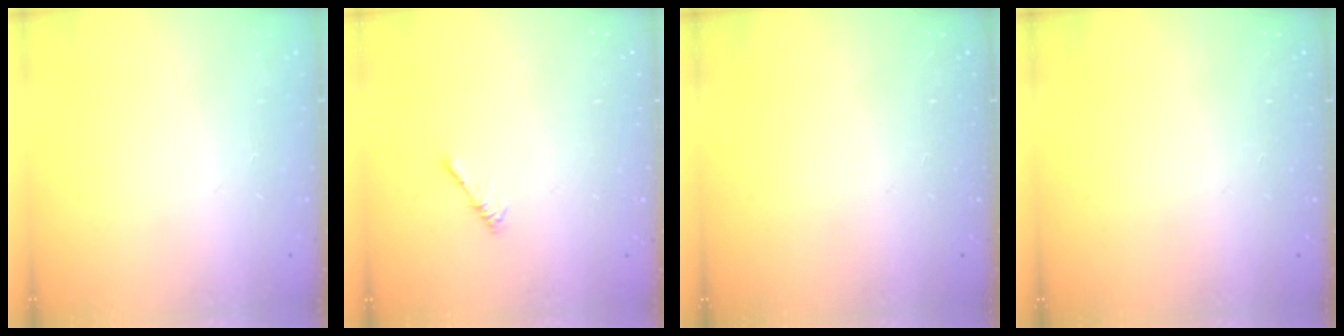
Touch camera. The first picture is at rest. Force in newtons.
{"total": 0.0}
{"total": 0.0}
{"total": 0.0}